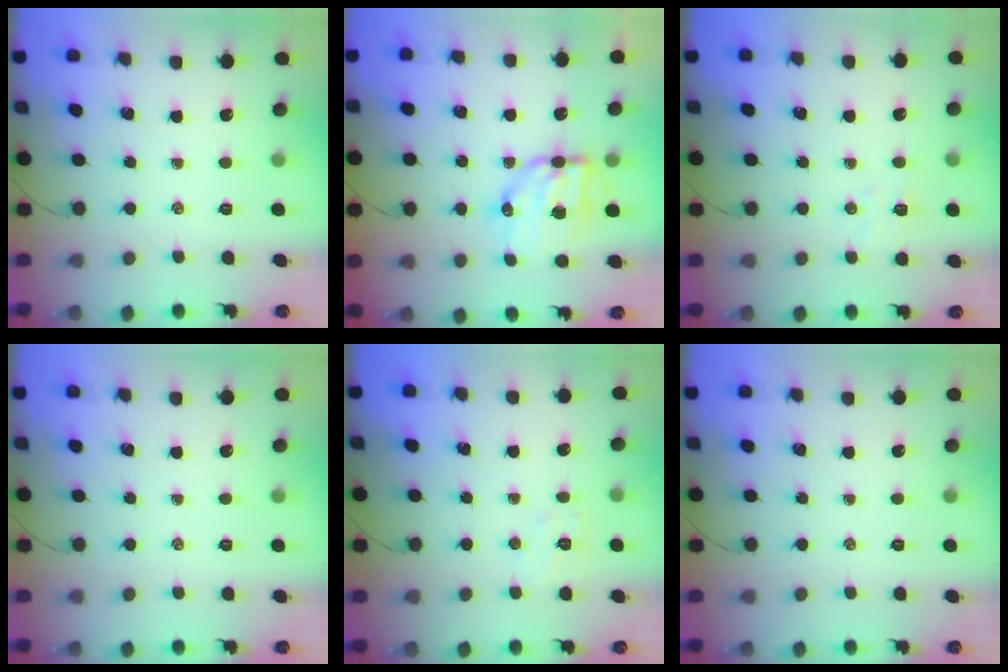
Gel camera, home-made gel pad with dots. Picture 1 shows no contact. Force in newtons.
{"total": 9.3, "press": 9.1, "slide": 2.0}
{"total": 4.6, "press": 4.5, "slide": 0.9}
{"total": 0.0}
{"total": 5.9, "press": 5.8, "slide": 1.0}
{"total": 0.0}